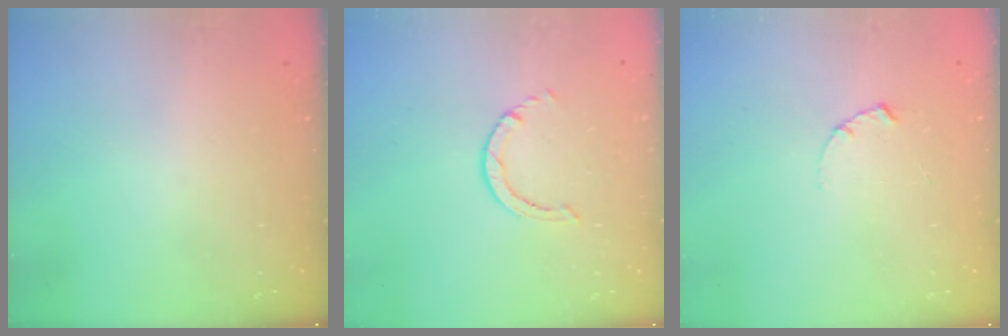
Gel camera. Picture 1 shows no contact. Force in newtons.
{"total": 0.6, "press": 0.6, "slide": 0.1}
{"total": 1.7, "press": 1.6, "slide": 0.3}